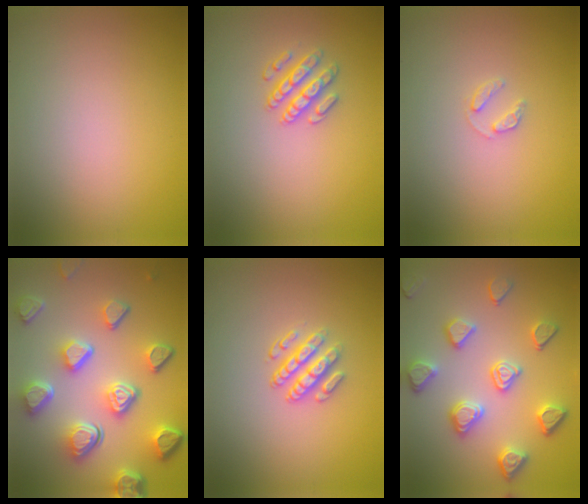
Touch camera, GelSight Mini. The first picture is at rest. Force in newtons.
{"total": 2.4, "press": 2.3, "slide": 0.6}
{"total": 1.1, "press": 1.1, "slide": 0.2}
{"total": 7.5, "press": 5.6, "slide": 5.1}
{"total": 2.8, "press": 2.4, "slide": 1.5}
{"total": 4.6, "press": 4.1, "slide": 2.1}